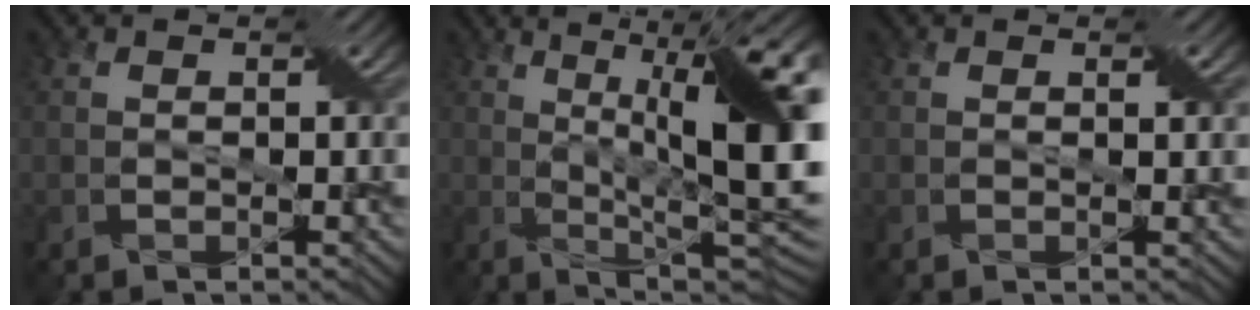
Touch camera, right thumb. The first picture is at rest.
{"total": 17.7, "force": [3.1, 5.3, 16.6], "torque": [-0.225, 0.031, 0.046]}
{"total": 1.0, "force": [0.4, 0.0, 0.9], "torque": [-0.015, 0.001, 0.005]}